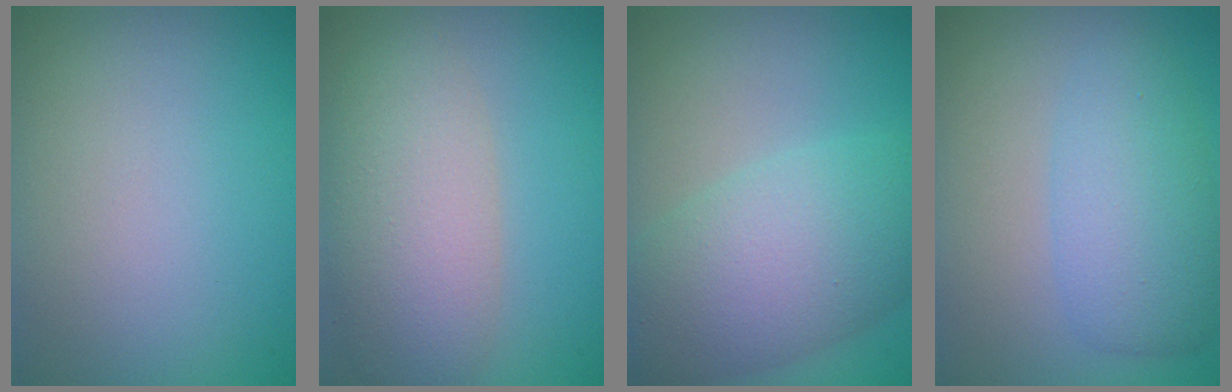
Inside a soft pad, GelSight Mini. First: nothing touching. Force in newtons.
{"total": 5.9, "press": 5.9, "slide": 0.4}
{"total": 7.8, "press": 7.8, "slide": 0.1}
{"total": 4.5, "press": 4.5, "slide": 0.1}